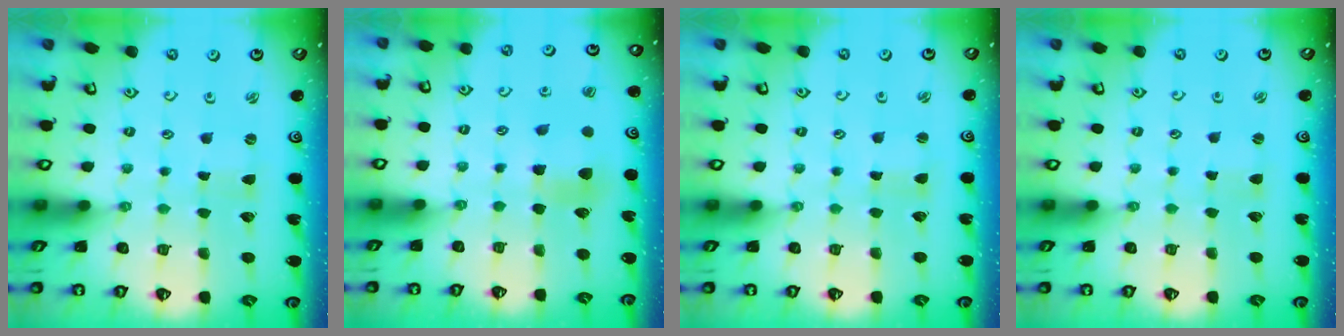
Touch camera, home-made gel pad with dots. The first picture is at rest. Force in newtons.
{"total": 6.0, "press": 6.0, "slide": 0.5}
{"total": 0.9, "press": 0.9, "slide": 0.1}
{"total": 1.4, "press": 1.3, "slide": 0.3}